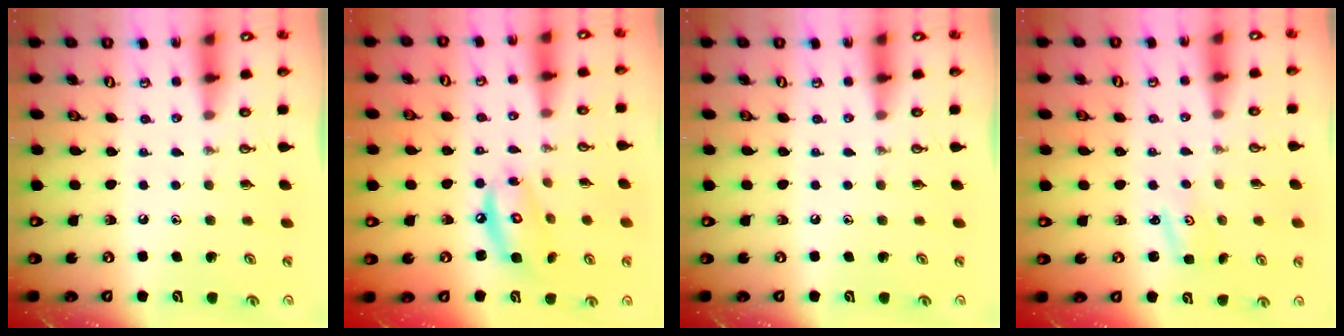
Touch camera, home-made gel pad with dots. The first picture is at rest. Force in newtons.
{"total": 10.6, "press": 10.6, "slide": 0.8}
{"total": 0.0}
{"total": 1.3, "press": 1.3, "slide": 0.2}